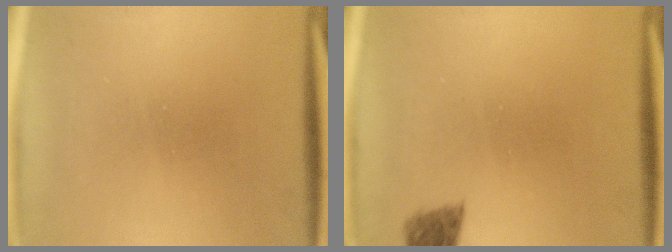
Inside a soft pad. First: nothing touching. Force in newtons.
{"total": 2.7}